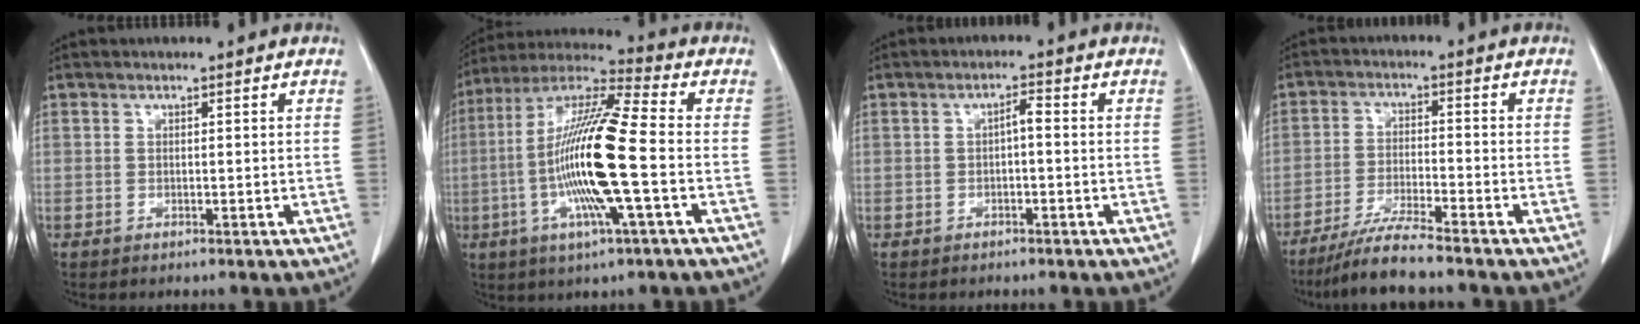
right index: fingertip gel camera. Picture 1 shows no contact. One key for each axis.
{"total": 16.9, "fx": -2.9, "fy": 0.6, "fz": 16.7, "tx": -0.331, "ty": -0.003, "tz": -0.063}
{"total": 1.8, "fx": -0.2, "fy": 0.4, "fz": 1.8, "tx": -0.029, "ty": 0.005, "tz": -0.004}
{"total": 7.0, "fx": -6.0, "fy": -0.9, "fz": 3.4, "tx": -0.064, "ty": -0.027, "tz": -0.113}